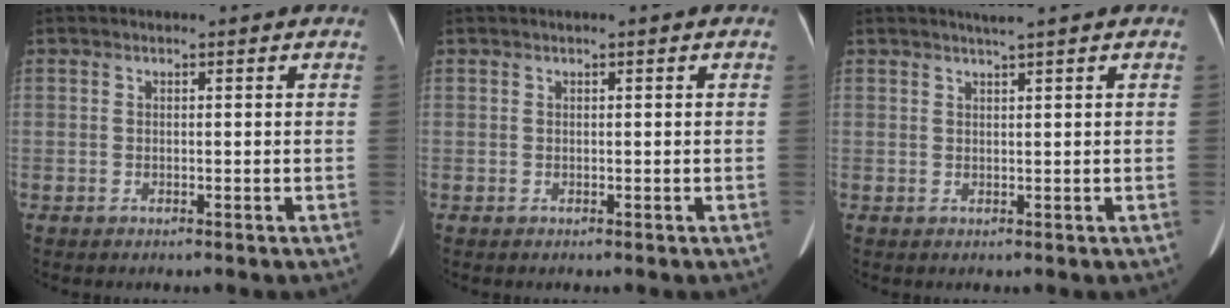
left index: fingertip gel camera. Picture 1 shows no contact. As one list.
[{"total": 0.0}, {"total": 1.5, "force": [1.2, -0.6, 0.8], "torque": [-0.016, -0.004, 0.027]}]